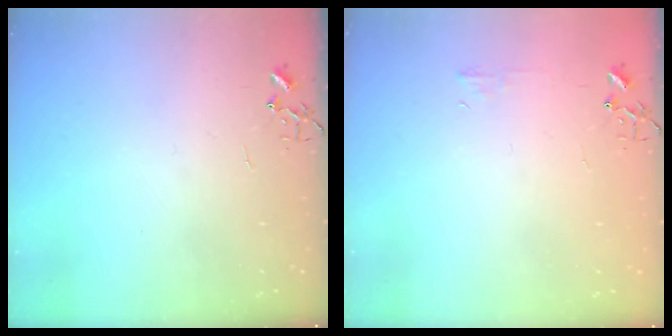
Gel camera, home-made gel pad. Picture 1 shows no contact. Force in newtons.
{"total": 4.8, "press": 4.7, "slide": 0.7}